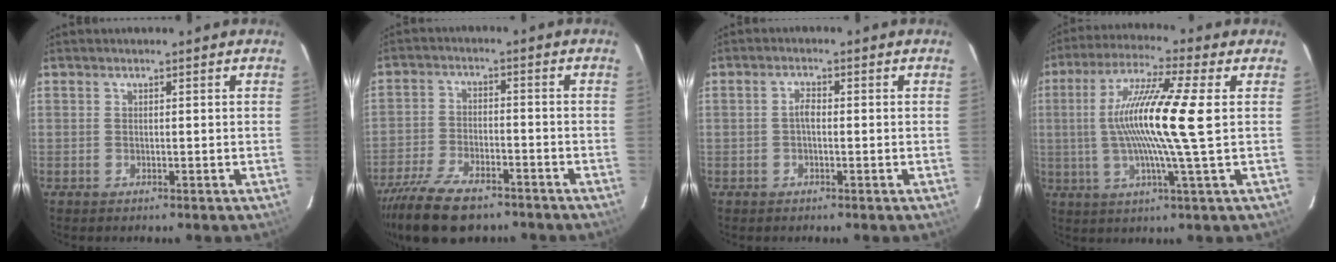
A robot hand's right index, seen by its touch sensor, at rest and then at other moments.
{"total": 14.4, "force": [-11.2, 5.6, 7.2], "torque": [-0.169, -0.024, -0.197]}
{"total": 1.7, "force": [-0.3, 0.8, 1.4], "torque": [-0.028, 0.008, -0.007]}
{"total": 14.5, "force": [0.8, -1.0, 14.5], "torque": [-0.265, 0.003, 0.006]}